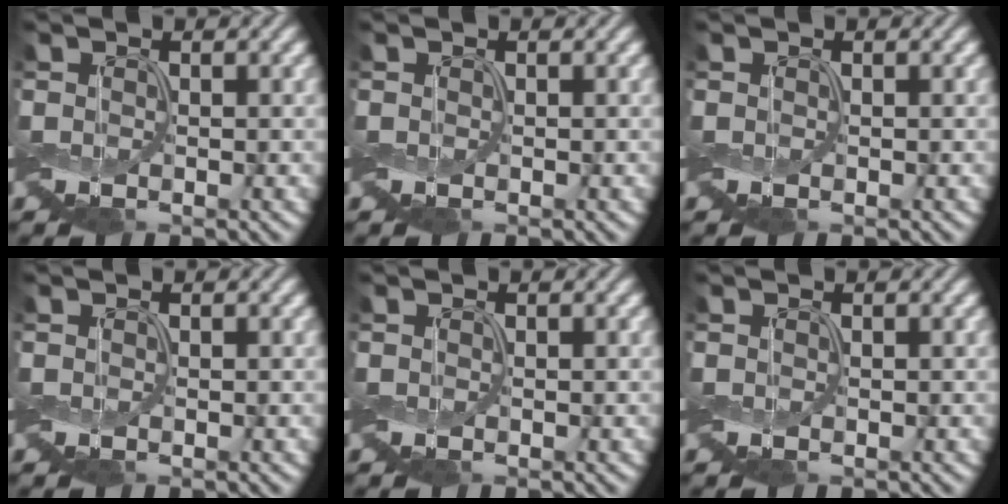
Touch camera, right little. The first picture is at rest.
{"total": 0.0}
{"total": 0.0}
{"total": 0.0}
{"total": 0.0}
{"total": 0.0}